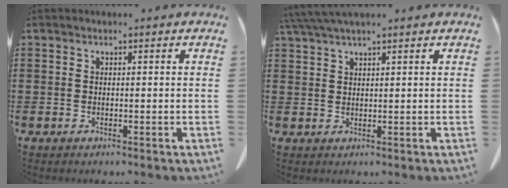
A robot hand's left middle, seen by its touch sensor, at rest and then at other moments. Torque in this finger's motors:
{"motor_torque": [1.08, -1.06, 0.38, 0.08]}